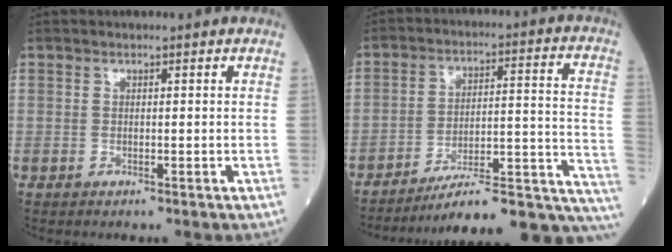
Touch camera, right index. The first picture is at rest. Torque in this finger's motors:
{"motor_torque": [-0.08, -0.80, -0.27, -0.19]}